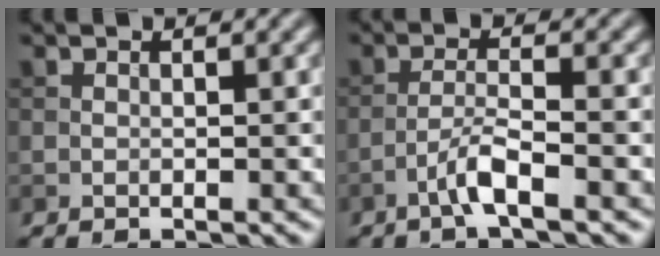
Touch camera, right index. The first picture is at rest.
{"total": 3.0, "force": [-1.8, 0.2, 2.4], "torque": [-0.047, 0.011, -0.042]}